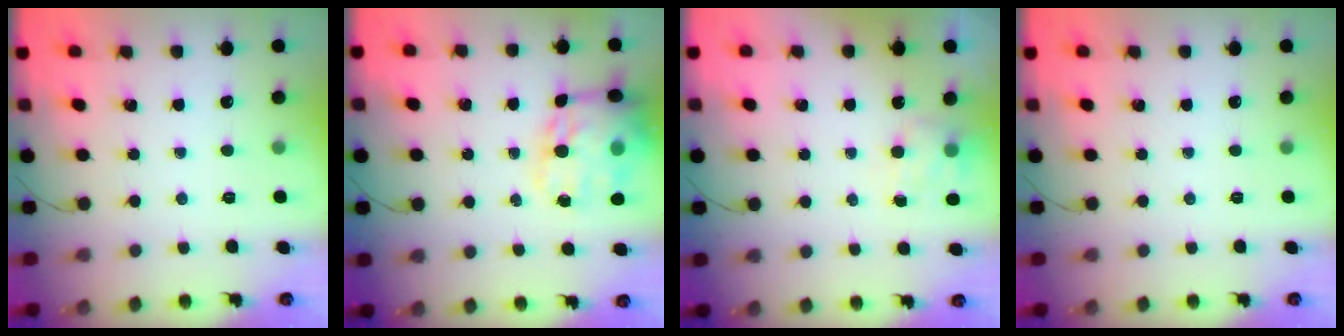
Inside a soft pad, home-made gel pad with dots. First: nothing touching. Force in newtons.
{"total": 18.8, "press": 18.4, "slide": 3.7}
{"total": 6.2, "press": 6.0, "slide": 1.5}
{"total": 0.0}